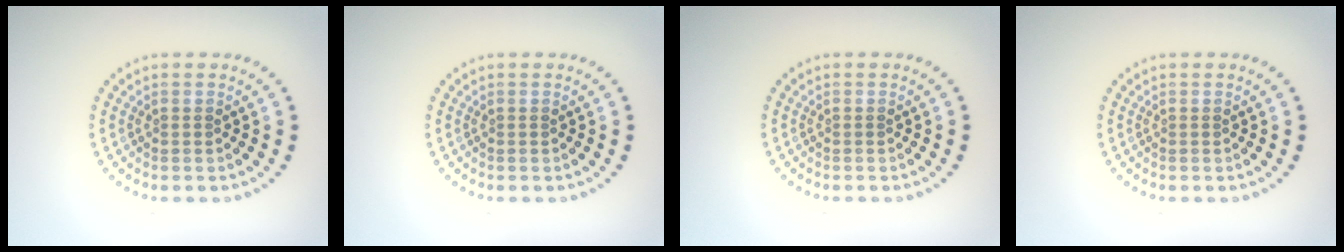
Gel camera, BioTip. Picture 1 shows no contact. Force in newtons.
{"total": 0.0}
{"total": 0.0}
{"total": 0.0}